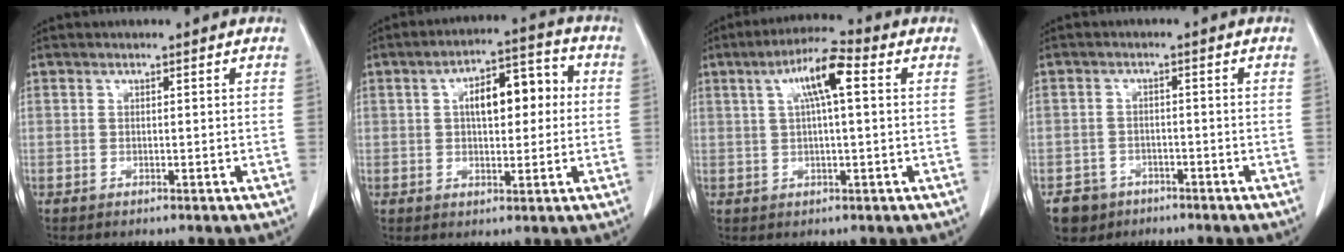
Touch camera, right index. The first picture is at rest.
{"total": 9.5, "force": [1.5, 4.1, 8.4], "torque": [-0.127, 0.035, 0.024]}
{"total": 7.8, "force": [2.4, 1.1, 7.4], "torque": [-0.134, 0.024, 0.041]}
{"total": 4.9, "force": [-2.9, 3.9, 0.1], "torque": [0.003, 0.009, -0.045]}